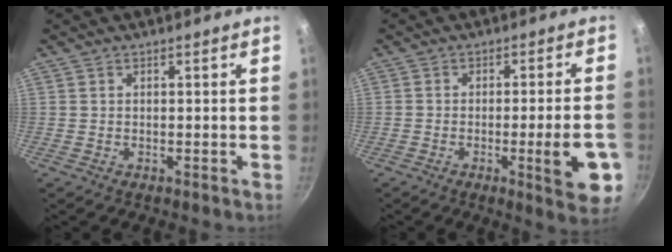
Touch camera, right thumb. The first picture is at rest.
{"total": 10.4, "force": [-3.2, 1.8, 9.7], "torque": [-0.118, 0.008, -0.041]}